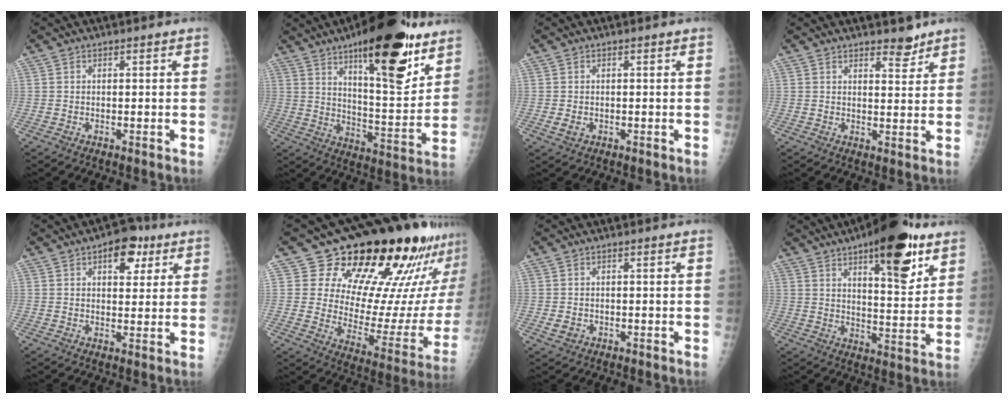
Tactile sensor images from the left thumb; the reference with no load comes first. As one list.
[{"total": 23.1, "force": [13.7, 7.4, 17.1], "torque": [-0.214, -0.071, 0.209]}, {"total": 1.7, "force": [-0.1, 1.4, 1.0], "torque": [-0.015, -0.002, 0.003]}, {"total": 3.9, "force": [3.2, 1.5, 1.6], "torque": [-0.006, -0.023, 0.046]}, {"total": 7.8, "force": [3.9, 4.5, 5.0], "torque": [-0.035, -0.010, 0.048]}, {"total": 26.3, "force": [18.1, 11.0, 15.6], "torque": [-0.180, -0.090, 0.249]}, {"total": 1.9, "force": [-0.4, 1.6, 0.9], "torque": [-0.013, 0.000, 0.000]}, {"total": 18.3, "force": [10.2, 6.4, 13.7], "torque": [-0.158, -0.051, 0.147]}]